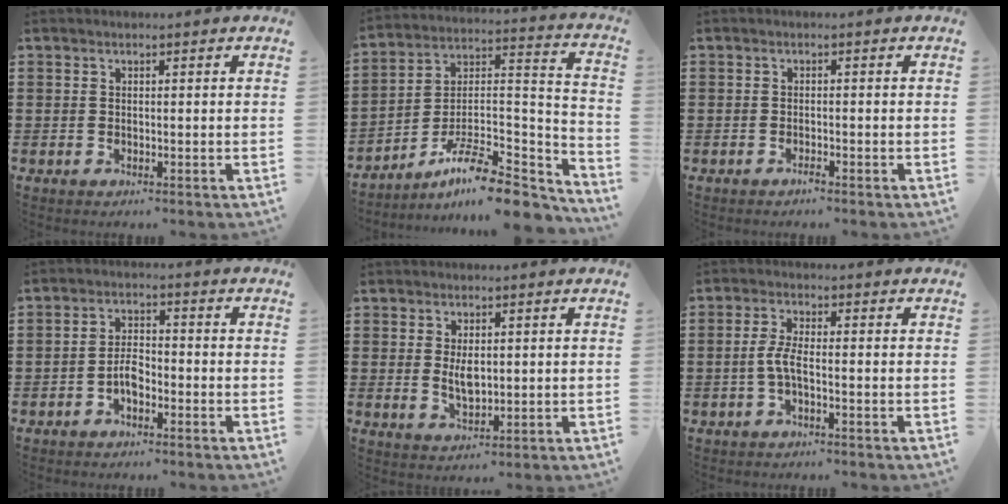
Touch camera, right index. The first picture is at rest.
{"total": 12.2, "force": [-9.6, 2.2, 7.1], "torque": [-0.120, 0.017, -0.181]}
{"total": 1.0, "force": [-0.9, -0.1, 0.5], "torque": [-0.013, -0.007, -0.015]}
{"total": 3.6, "force": [-1.6, 1.8, 2.7], "torque": [-0.057, 0.003, -0.033]}
{"total": 3.6, "force": [0.5, 1.7, 3.2], "torque": [-0.057, -0.001, 0.007]}
{"total": 3.5, "force": [-1.1, 0.6, 3.2], "torque": [-0.088, -0.009, -0.031]}